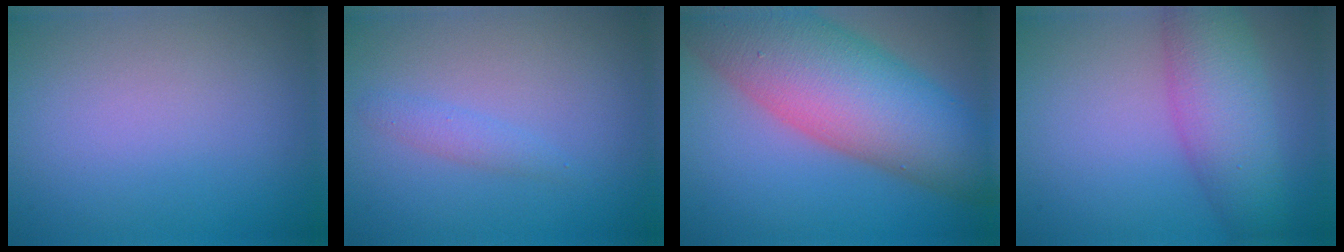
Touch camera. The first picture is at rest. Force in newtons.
{"total": 1.3, "press": 1.3, "slide": 0.0}
{"total": 13.2, "press": 13.2, "slide": 0.5}
{"total": 6.3, "press": 6.3, "slide": 0.2}